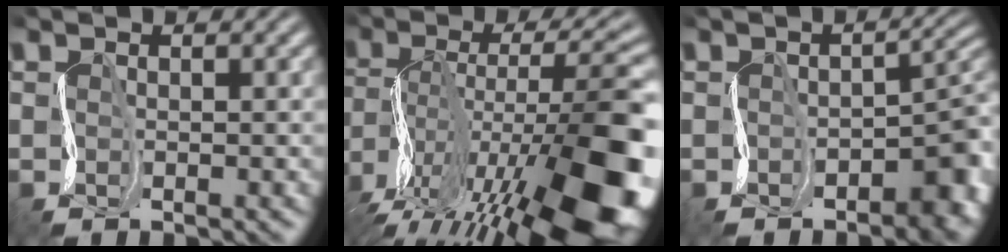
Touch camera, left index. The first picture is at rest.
{"total": 16.8, "force": [-5.4, 7.0, 14.2], "torque": [-0.234, 0.030, -0.090]}
{"total": 6.7, "force": [-3.0, 3.0, 5.2], "torque": [-0.054, -0.001, -0.044]}